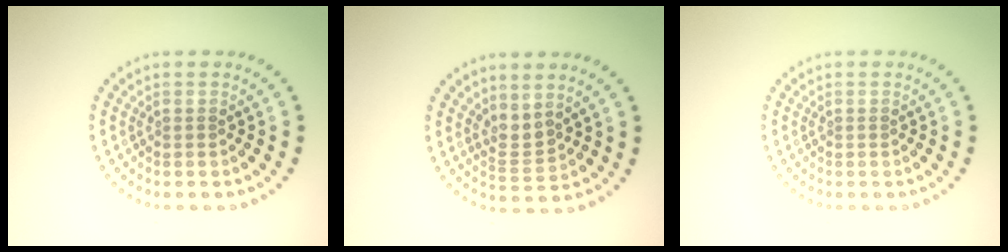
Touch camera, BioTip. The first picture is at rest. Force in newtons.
{"total": 2.0, "press": 1.4, "slide": 1.4}
{"total": 0.0}